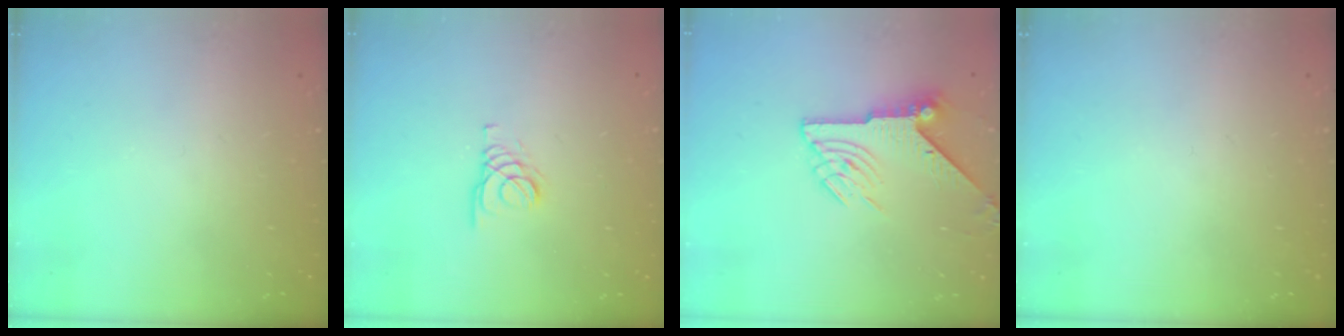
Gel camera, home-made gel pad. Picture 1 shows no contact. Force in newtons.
{"total": 2.0, "press": 2.0, "slide": 0.1}
{"total": 8.4, "press": 8.3, "slide": 0.9}
{"total": 0.0}